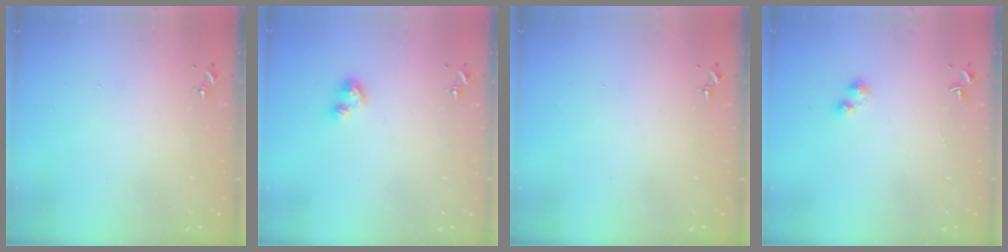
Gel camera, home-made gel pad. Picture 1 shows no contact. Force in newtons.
{"total": 5.1, "press": 5.1, "slide": 0.6}
{"total": 0.0}
{"total": 1.6, "press": 1.6, "slide": 0.2}